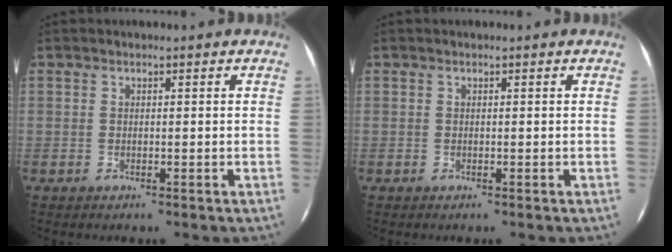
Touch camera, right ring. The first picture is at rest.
{"total": 0.0}